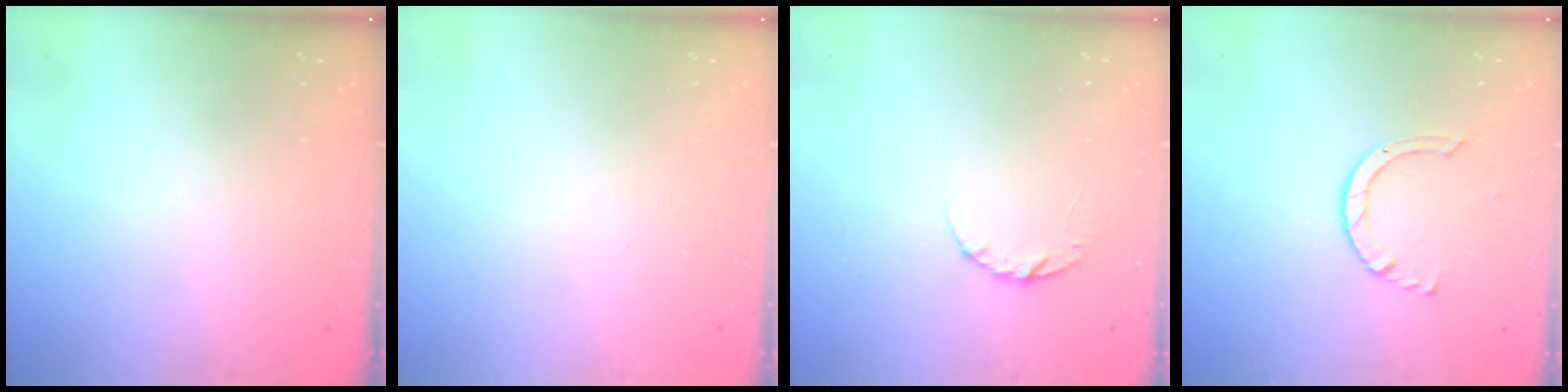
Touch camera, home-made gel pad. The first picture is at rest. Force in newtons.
{"total": 0.0}
{"total": 4.8, "press": 4.7, "slide": 0.6}
{"total": 4.4, "press": 4.3, "slide": 0.4}